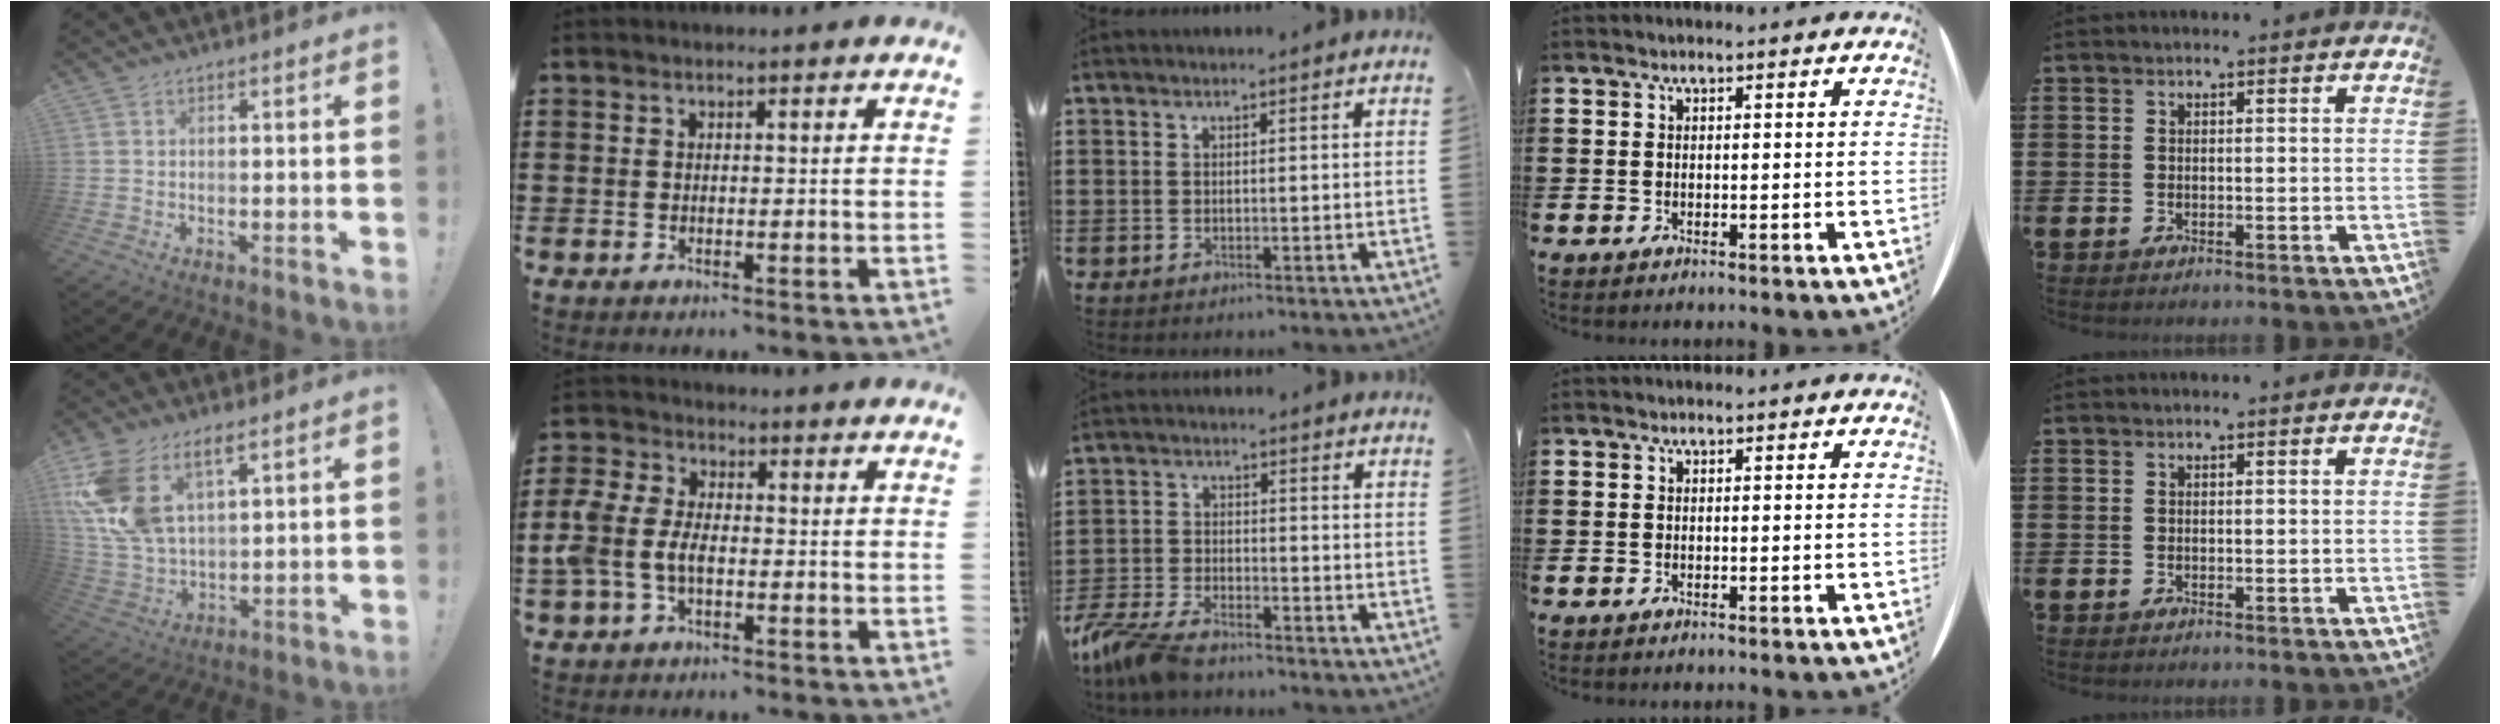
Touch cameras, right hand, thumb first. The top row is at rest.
{"thumb": {"total": 14.0, "force": [7.5, 7.9, 8.8], "torque": [-0.195, -0.035, 0.145]}, "index": {"total": 5.6, "force": [-1.6, 3.4, 4.1], "torque": [-0.116, -0.004, -0.042]}, "middle": {"total": 6.0, "force": [-5.2, 1.1, 2.6], "torque": [-0.083, -0.011, -0.108]}}